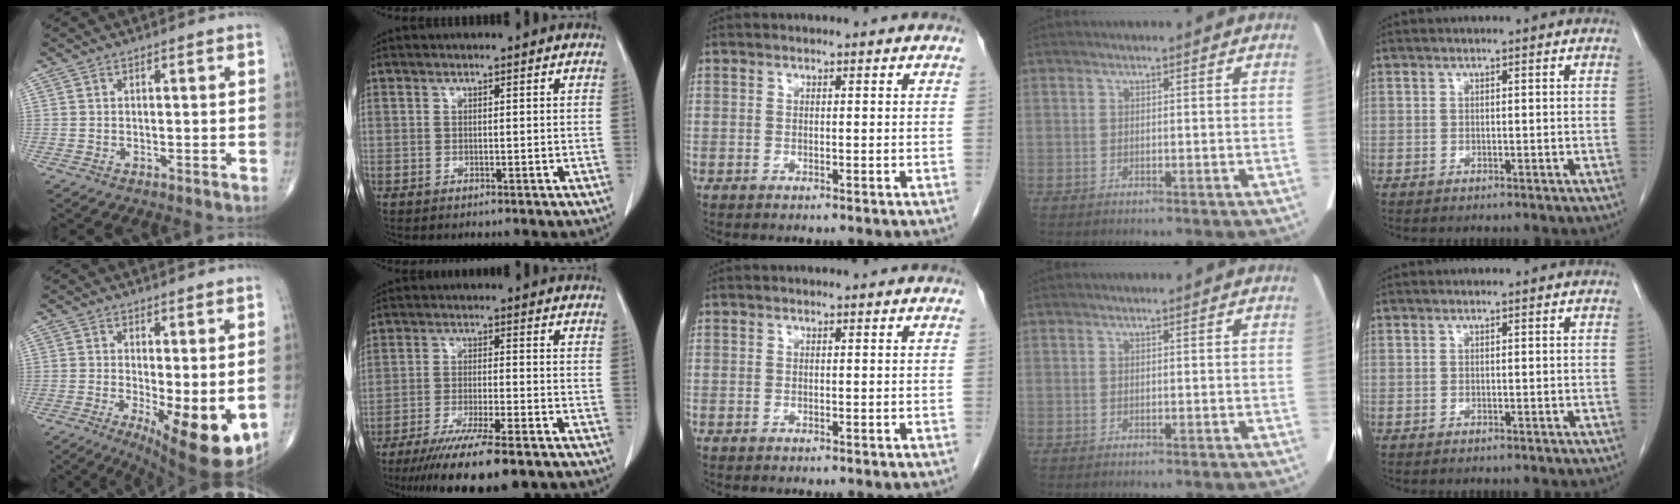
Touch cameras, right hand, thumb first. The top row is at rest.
{"thumb": {"total": 12.7, "force": [-2.6, 4.3, 11.6], "torque": [-0.166, -0.028, -0.024]}, "index": {"total": 14.2, "force": [-11.1, 1.4, 8.8], "torque": [-0.133, -0.034, -0.174]}}